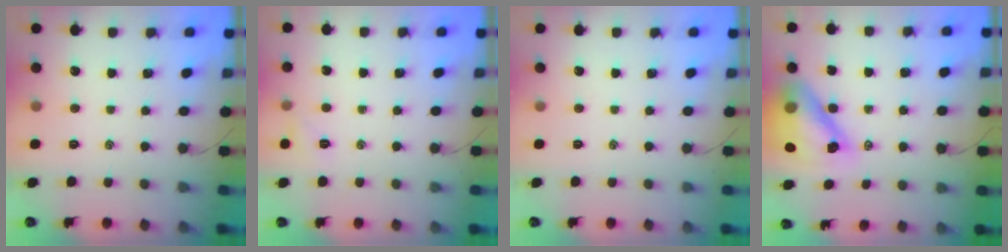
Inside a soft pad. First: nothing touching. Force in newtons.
{"total": 5.0, "press": 4.8, "slide": 1.4}
{"total": 0.0}
{"total": 14.8, "press": 14.3, "slide": 4.0}